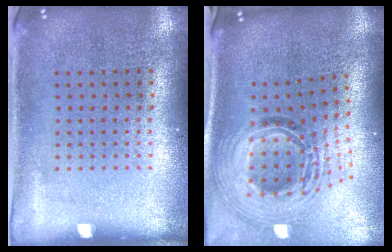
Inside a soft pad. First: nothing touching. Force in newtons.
{"total": 2.1, "press": 1.6, "slide": 1.4}